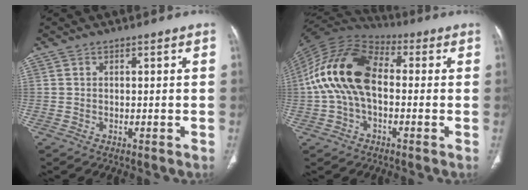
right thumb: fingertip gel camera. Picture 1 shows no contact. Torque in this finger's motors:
{"motor_torque": [2.47, 2.54, 1.19, -1.05, 0.67]}